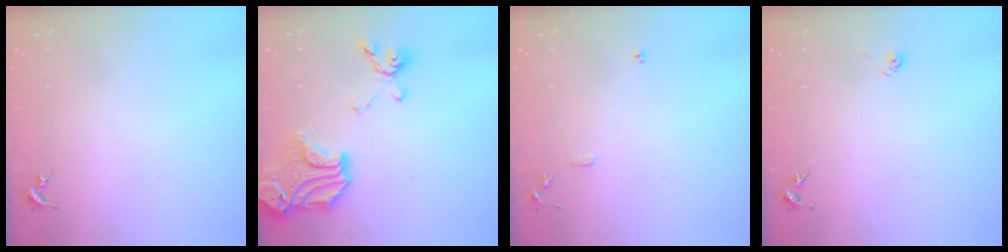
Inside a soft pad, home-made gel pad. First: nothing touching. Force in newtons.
{"total": 22.7, "press": 22.6, "slide": 2.4}
{"total": 7.3, "press": 7.3, "slide": 0.8}
{"total": 3.0, "press": 2.6, "slide": 1.5}